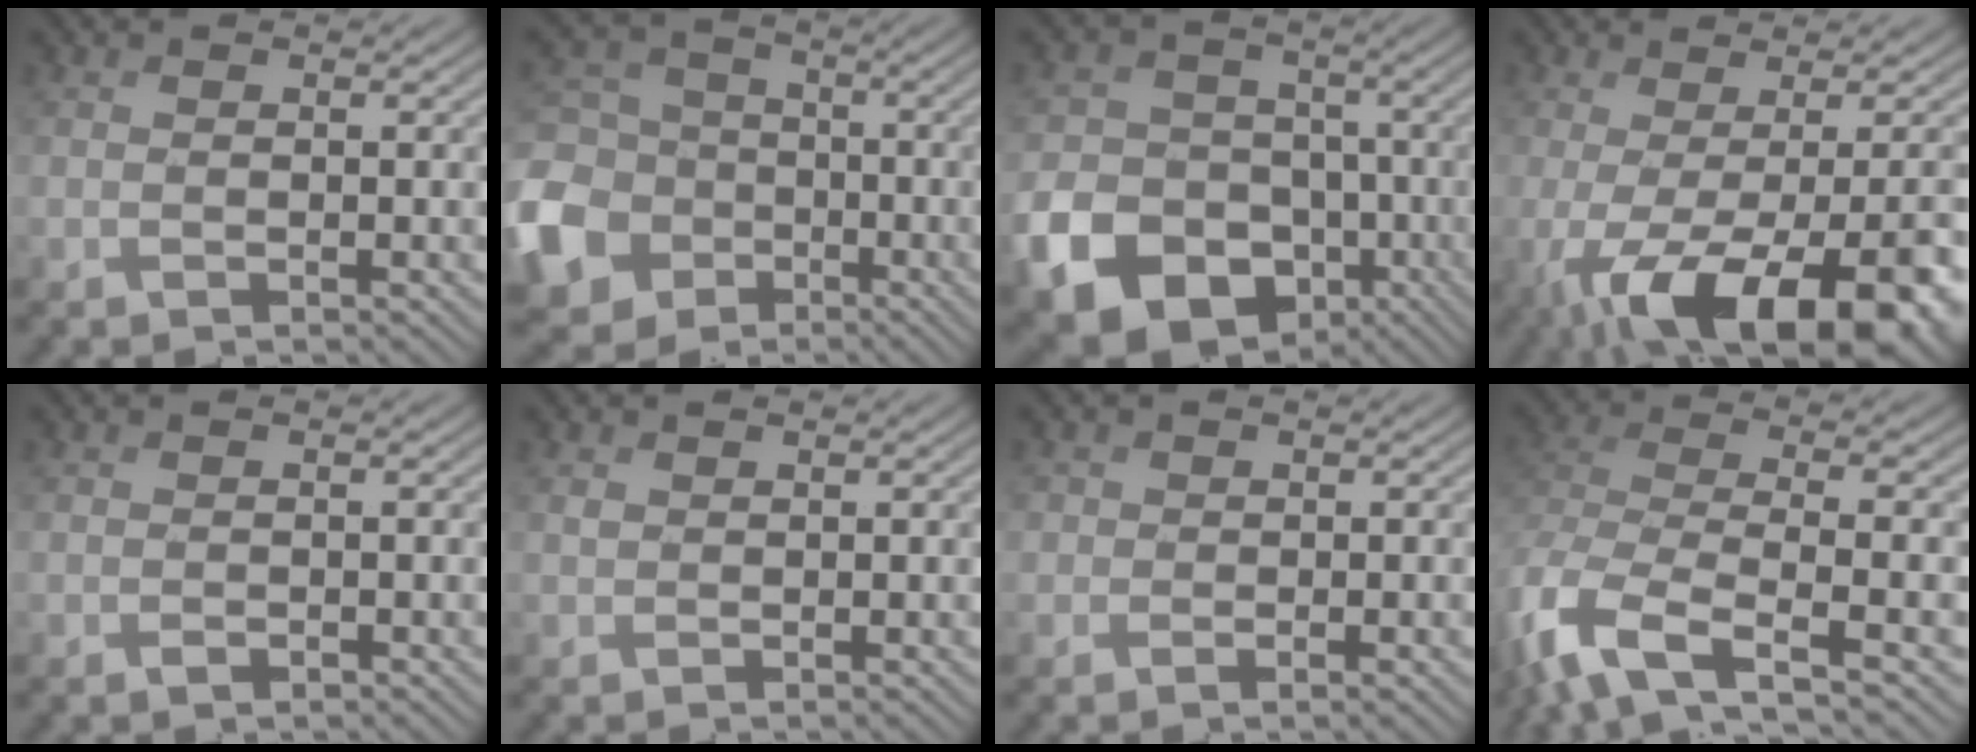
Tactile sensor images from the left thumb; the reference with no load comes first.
{"total": 14.2, "force": [-5.2, 11.7, 6.2], "torque": [-0.223, -0.032, -0.112]}
{"total": 13.4, "force": [-5.9, 10.4, 6.1], "torque": [-0.159, -0.043, -0.111]}
{"total": 17.1, "force": [-6.0, 6.6, 14.6], "torque": [-0.200, -0.042, -0.063]}
{"total": 0.7, "force": [-0.4, 0.4, 0.3], "torque": [-0.006, -0.003, -0.006]}
{"total": 0.6, "force": [0.4, 0.4, 0.2], "torque": [-0.007, -0.001, 0.010]}
{"total": 2.0, "force": [0.1, 1.7, 1.0], "torque": [-0.014, -0.006, 0.000]}
{"total": 11.2, "force": [-6.0, 4.4, 8.4], "torque": [-0.204, -0.028, -0.118]}